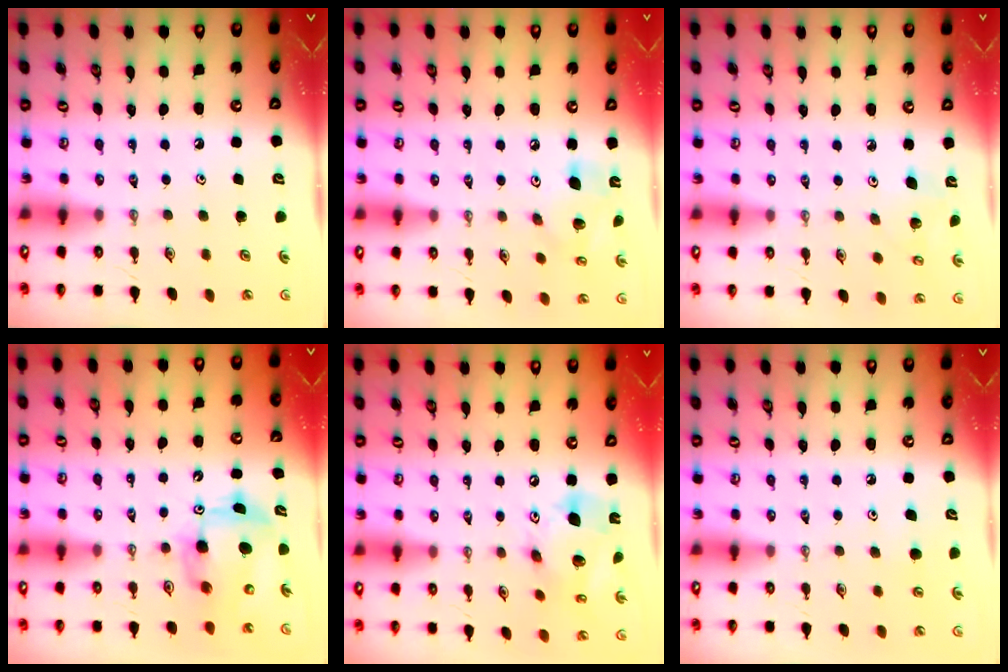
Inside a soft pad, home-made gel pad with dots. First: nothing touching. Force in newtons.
{"total": 12.4, "press": 12.2, "slide": 2.2}
{"total": 3.8, "press": 3.5, "slide": 1.6}
{"total": 8.0, "press": 7.9, "slide": 1.4}
{"total": 16.5, "press": 16.3, "slide": 3.1}
{"total": 6.4, "press": 6.3, "slide": 1.0}